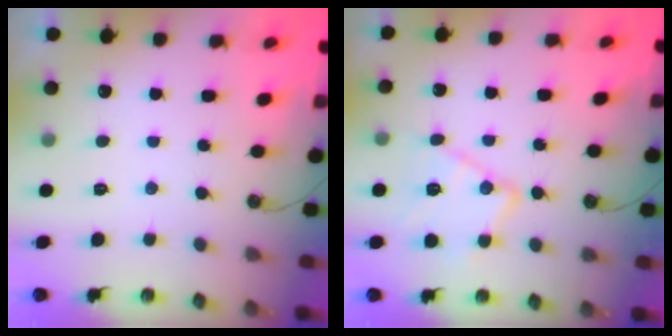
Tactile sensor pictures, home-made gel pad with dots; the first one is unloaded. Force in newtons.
{"total": 13.6, "press": 13.6, "slide": 1.0}